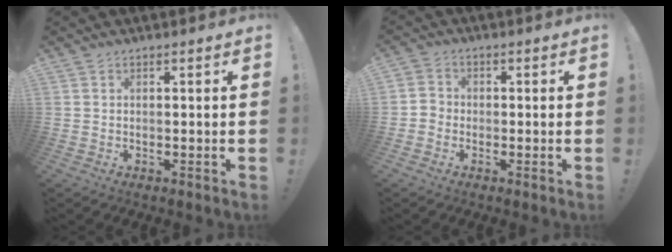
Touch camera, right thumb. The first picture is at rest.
{"total": 3.6, "force": [-1.6, 3.1, 1.1], "torque": [-0.017, 0.009, -0.032]}